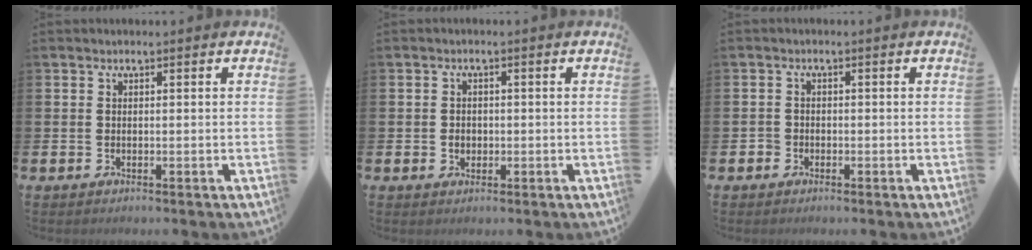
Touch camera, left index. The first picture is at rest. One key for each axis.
{"total": 1.5, "fx": -0.1, "fy": 1.3, "fz": 0.7, "tx": 0.000, "ty": 0.001, "tz": -0.006}
{"total": 1.6, "fx": -1.3, "fy": 0.8, "fz": -0.3, "tx": 0.010, "ty": 0.001, "tz": -0.029}